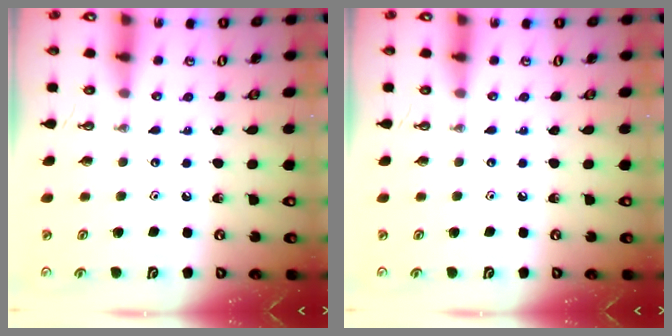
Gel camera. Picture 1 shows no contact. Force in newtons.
{"total": 0.0}